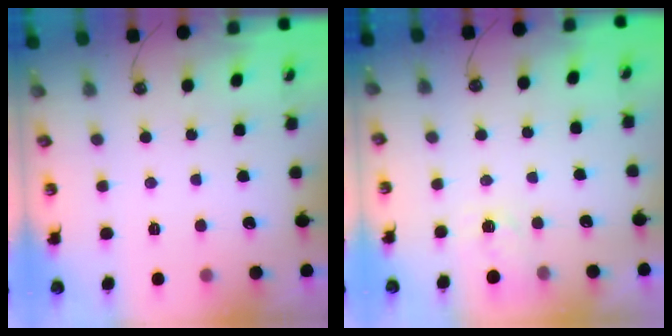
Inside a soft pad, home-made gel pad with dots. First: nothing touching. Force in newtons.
{"total": 2.9, "press": 2.9, "slide": 0.5}